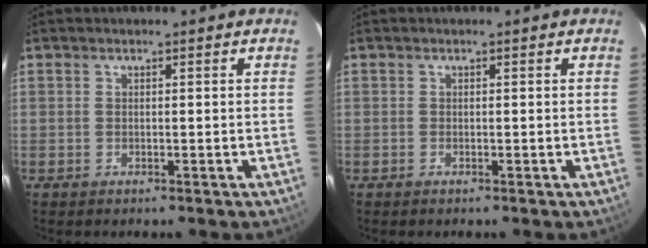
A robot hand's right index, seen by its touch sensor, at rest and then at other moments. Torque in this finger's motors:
{"motor_torque": [-0.28, -0.15, -0.09, -0.01]}